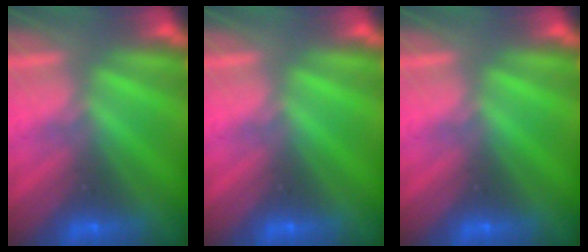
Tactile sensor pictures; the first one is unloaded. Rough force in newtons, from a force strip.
{"total": 0.0}
{"total": 0.0}